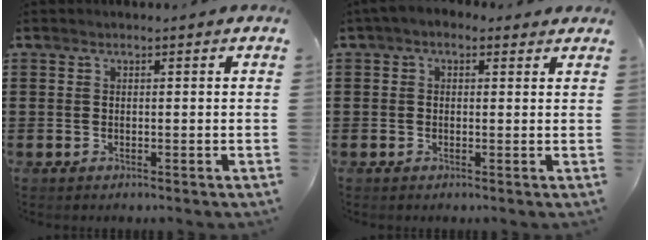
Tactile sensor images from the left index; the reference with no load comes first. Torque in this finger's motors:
{"motor_torque": [2.14, 0.00, 0.06, -0.13]}